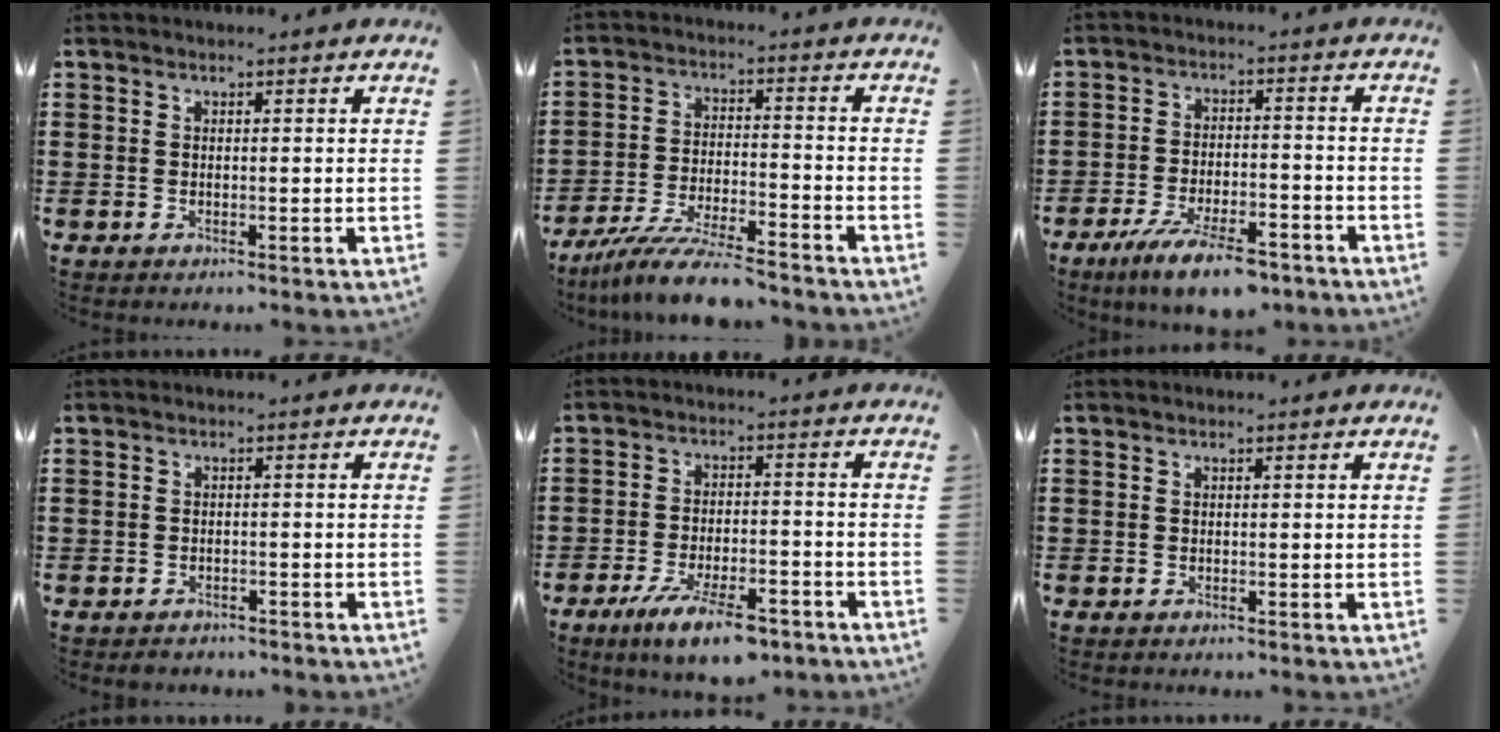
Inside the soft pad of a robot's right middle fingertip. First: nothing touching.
{"total": 8.7, "force": [-7.9, 0.5, 3.6], "torque": [-0.070, 0.006, -0.151]}
{"total": 8.5, "force": [-6.5, 2.0, 5.1], "torque": [-0.098, 0.005, -0.120]}
{"total": 1.3, "force": [-1.1, 0.6, -0.1], "torque": [0.000, 0.005, -0.027]}
{"total": 8.1, "force": [-5.8, 2.1, 5.3], "torque": [-0.098, 0.001, -0.103]}
{"total": 0.0}